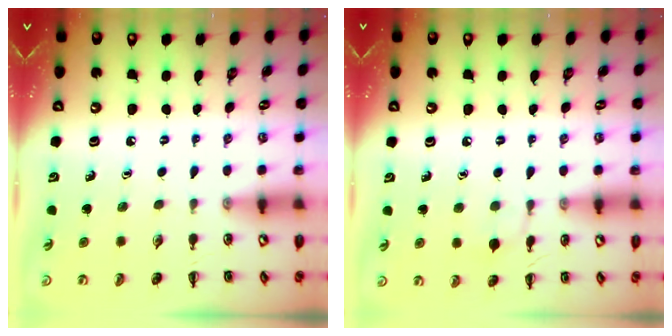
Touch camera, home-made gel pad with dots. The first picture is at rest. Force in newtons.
{"total": 5.3, "press": 5.1, "slide": 1.6}